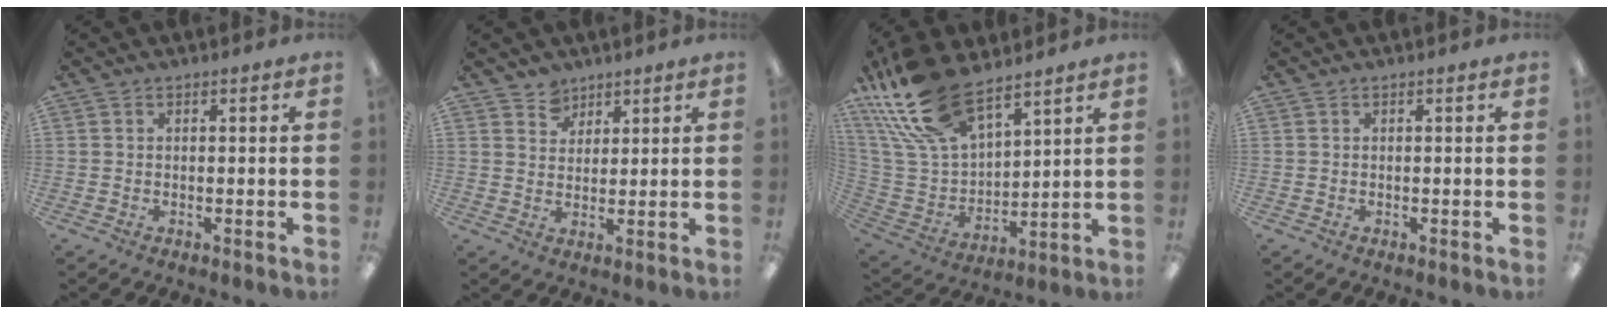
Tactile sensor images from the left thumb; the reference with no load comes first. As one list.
[{"total": 4.5, "force": [3.6, 2.7, 0.0], "torque": [0.002, -0.018, 0.066]}, {"total": 21.2, "force": [14.8, 10.1, 11.4], "torque": [-0.266, -0.067, 0.271]}, {"total": 0.0}]